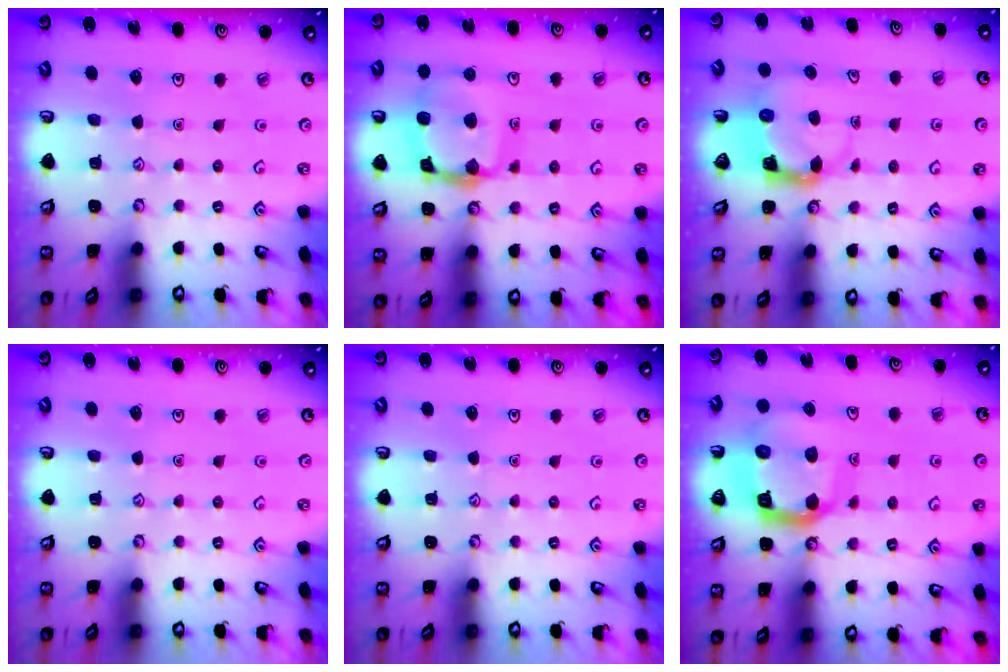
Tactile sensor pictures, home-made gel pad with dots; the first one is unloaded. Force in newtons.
{"total": 14.6, "press": 14.5, "slide": 1.6}
{"total": 3.9, "press": 3.8, "slide": 0.7}
{"total": 0.0}
{"total": 0.0}
{"total": 14.3, "press": 14.2, "slide": 1.8}